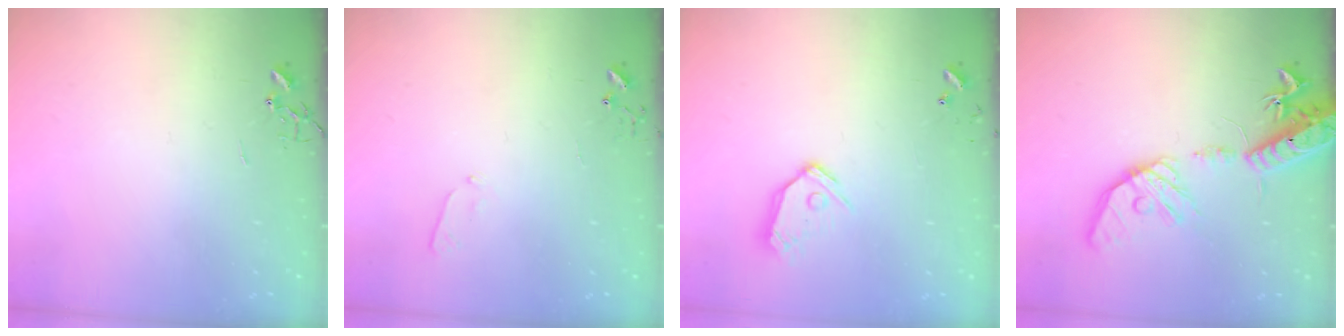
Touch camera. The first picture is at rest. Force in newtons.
{"total": 3.9, "press": 3.9, "slide": 0.6}
{"total": 10.1, "press": 10.1, "slide": 1.2}
{"total": 19.4, "press": 19.1, "slide": 3.3}